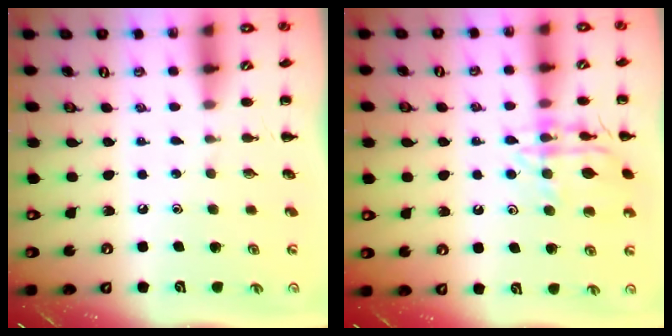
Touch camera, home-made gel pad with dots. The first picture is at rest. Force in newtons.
{"total": 13.8, "press": 13.8, "slide": 1.0}